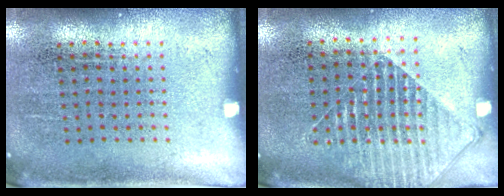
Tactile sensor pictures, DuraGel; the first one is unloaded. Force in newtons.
{"total": 1.6, "press": 1.4, "slide": 0.8}